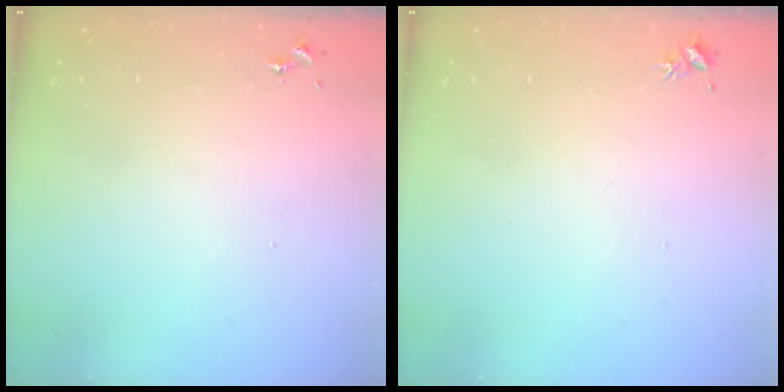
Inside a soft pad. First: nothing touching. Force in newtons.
{"total": 3.1, "press": 3.0, "slide": 0.3}